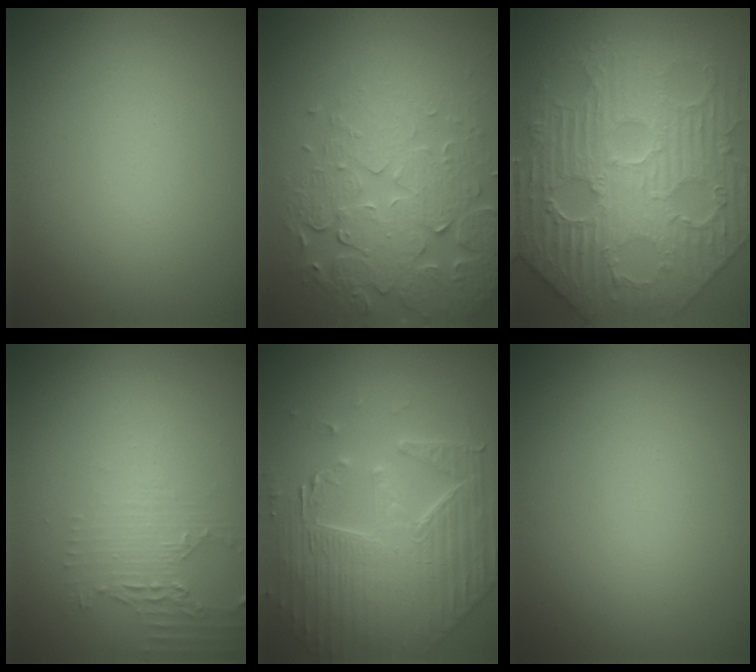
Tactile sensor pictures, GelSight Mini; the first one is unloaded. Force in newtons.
{"total": 6.2, "press": 4.9, "slide": 3.9}
{"total": 11.7, "press": 8.0, "slide": 8.6}
{"total": 2.3, "press": 1.6, "slide": 1.6}
{"total": 5.2, "press": 4.9, "slide": 1.5}
{"total": 0.0}